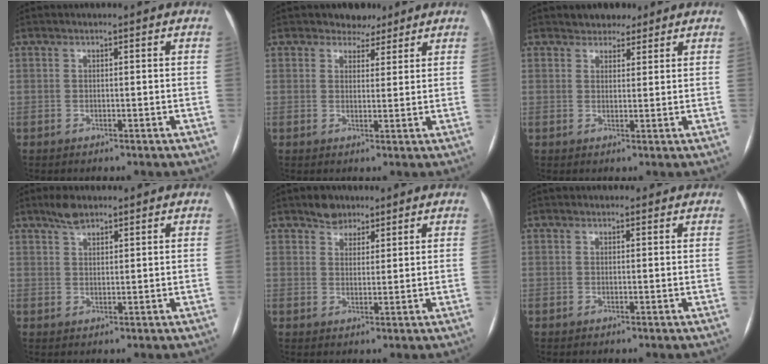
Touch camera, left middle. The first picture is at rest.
{"total": 3.7, "force": [3.0, 2.2, 0.4], "torque": [0.003, 0.003, 0.041]}
{"total": 3.7, "force": [3.0, 2.1, 0.7], "torque": [-0.003, 0.009, 0.044]}
{"total": 3.1, "force": [2.5, 1.1, 1.5], "torque": [-0.034, 0.009, 0.046]}
{"total": 3.5, "force": [2.7, 2.1, 0.6], "torque": [-0.007, 0.005, 0.042]}
{"total": 1.1, "force": [0.9, 0.6, 0.0], "torque": [-0.001, 0.005, 0.008]}